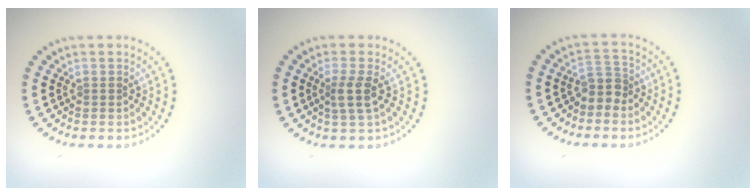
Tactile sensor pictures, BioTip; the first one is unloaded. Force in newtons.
{"total": 2.1, "press": 1.7, "slide": 1.3}
{"total": 2.2, "press": 1.8, "slide": 1.3}